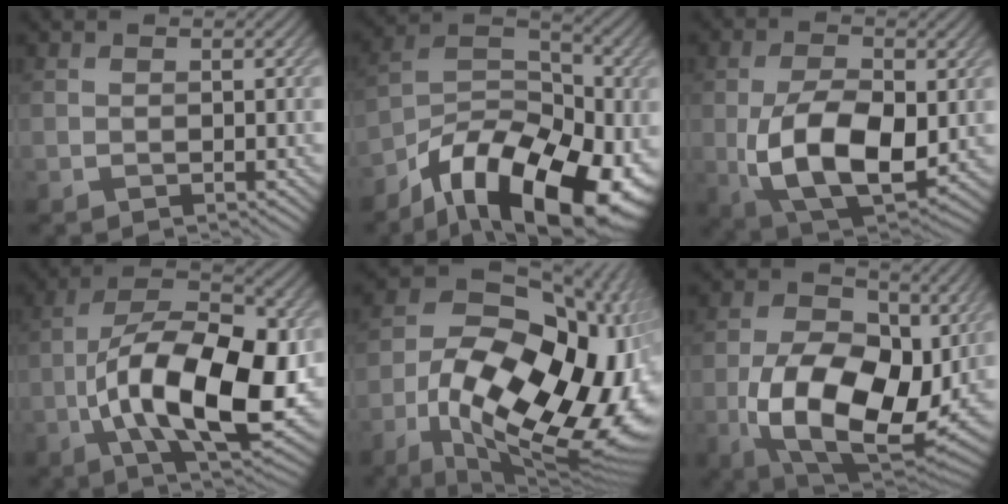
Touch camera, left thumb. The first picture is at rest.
{"total": 17.1, "force": [-9.6, 8.8, 11.1], "torque": [-0.202, -0.027, -0.155]}
{"total": 12.0, "force": [-1.5, 6.6, 9.9], "torque": [-0.192, -0.016, -0.023]}
{"total": 16.3, "force": [-3.2, 7.5, 14.1], "torque": [-0.233, 0.001, -0.065]}
{"total": 20.1, "force": [-4.8, 12.0, 15.5], "torque": [-0.264, -0.040, -0.048]}
{"total": 15.7, "force": [-1.9, 10.0, 11.9], "torque": [-0.222, -0.028, -0.033]}